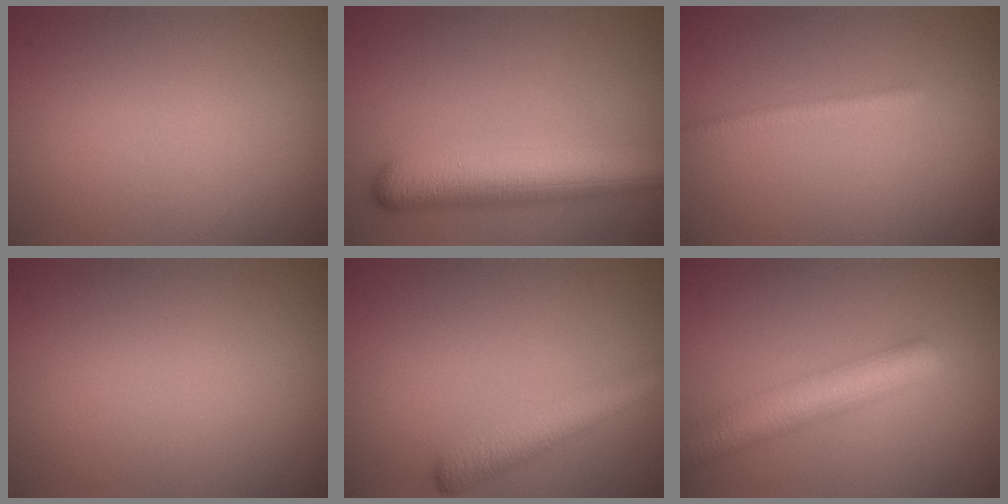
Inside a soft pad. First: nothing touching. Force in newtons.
{"total": 7.7, "press": 7.7, "slide": 0.3}
{"total": 1.4, "press": 1.4, "slide": 0.0}
{"total": 0.0}
{"total": 3.8, "press": 3.8, "slide": 0.2}
{"total": 6.3, "press": 6.3, "slide": 0.4}